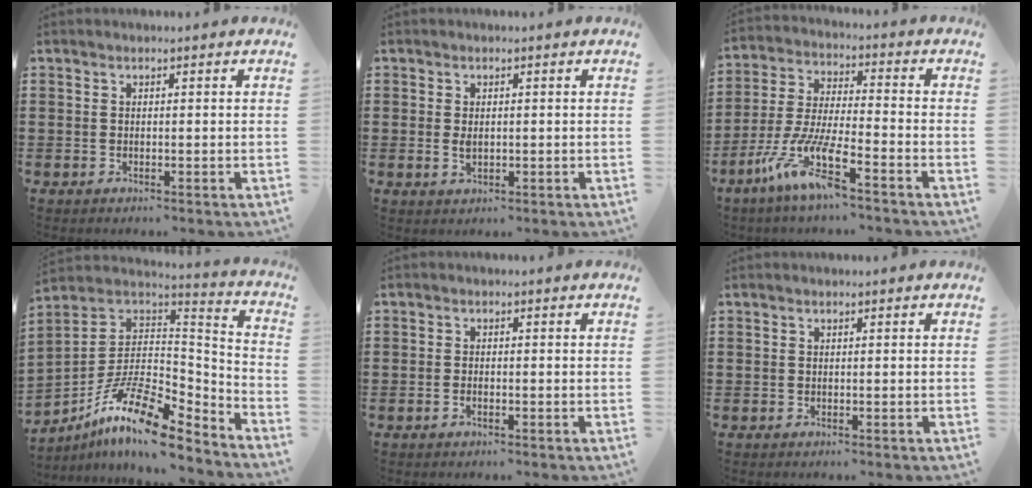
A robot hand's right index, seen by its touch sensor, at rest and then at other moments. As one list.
[{"total": 1.8, "force": [0.1, 0.9, 1.6], "torque": [-0.032, 0.001, 0.001]}, {"total": 10.7, "force": [-7.4, 0.8, 7.7], "torque": [-0.193, -0.020, -0.154]}, {"total": 15.3, "force": [-9.6, 4.6, 10.9], "torque": [-0.217, 0.013, -0.175]}, {"total": 0.6, "force": [-0.4, 0.2, 0.4], "torque": [-0.009, -0.004, -0.007]}, {"total": 0.0}]